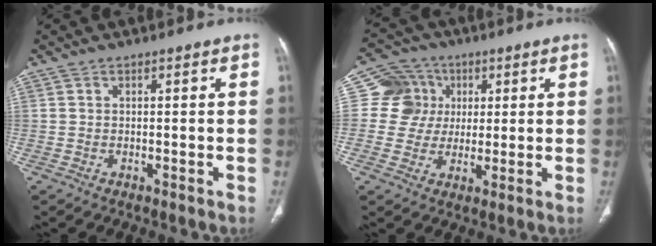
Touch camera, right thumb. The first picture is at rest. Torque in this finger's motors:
{"motor_torque": [-0.38, -0.51, 0.24, 0.16, -0.05]}